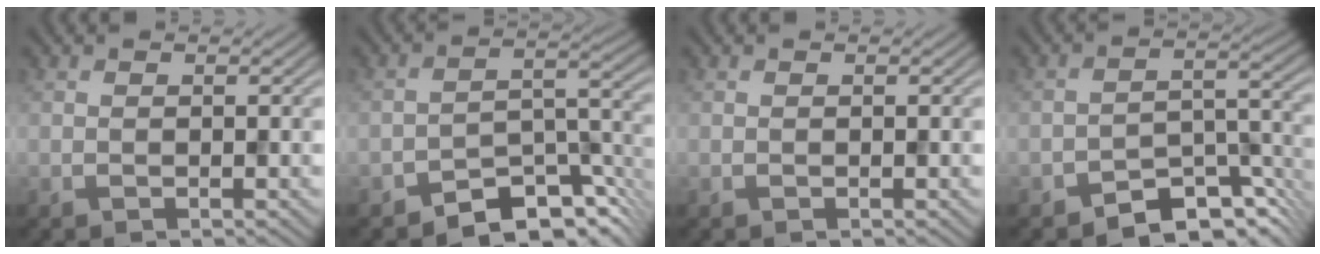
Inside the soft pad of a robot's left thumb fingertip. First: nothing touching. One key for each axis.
{"total": 8.1, "fx": -6.4, "fy": 3.2, "fz": 3.8, "tx": -0.040, "ty": 0.001, "tz": -0.120}
{"total": 0.0}
{"total": 7.3, "fx": -5.7, "fy": 3.0, "fz": 3.4, "tx": -0.037, "ty": -0.001, "tz": -0.105}